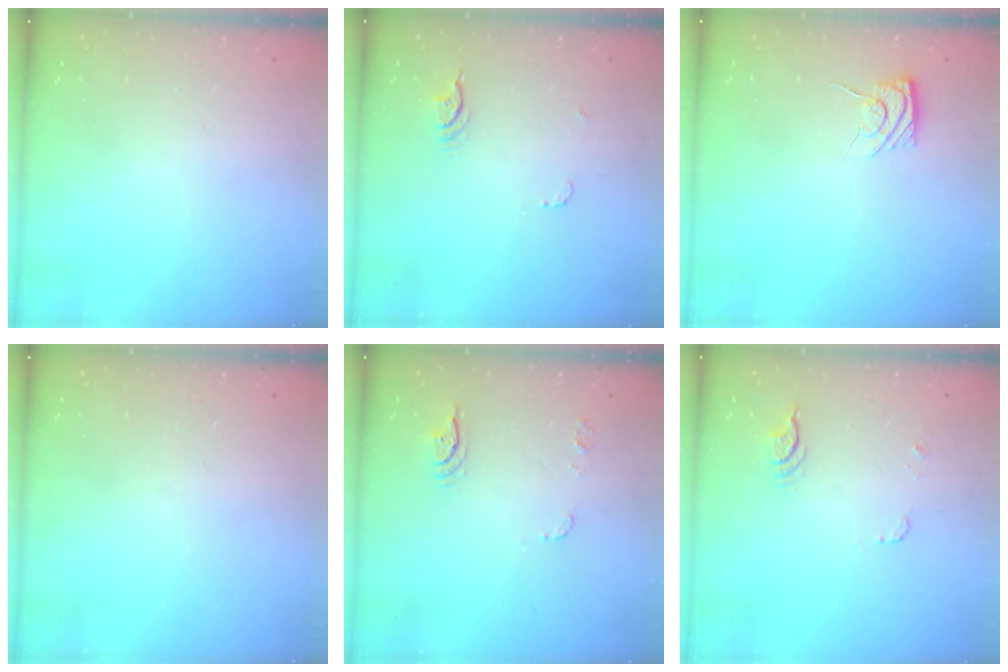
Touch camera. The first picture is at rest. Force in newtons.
{"total": 3.9, "press": 3.5, "slide": 1.7}
{"total": 6.1, "press": 5.9, "slide": 1.6}
{"total": 0.0}
{"total": 6.0, "press": 6.0, "slide": 0.4}
{"total": 14.3, "press": 5.9, "slide": 13.1}